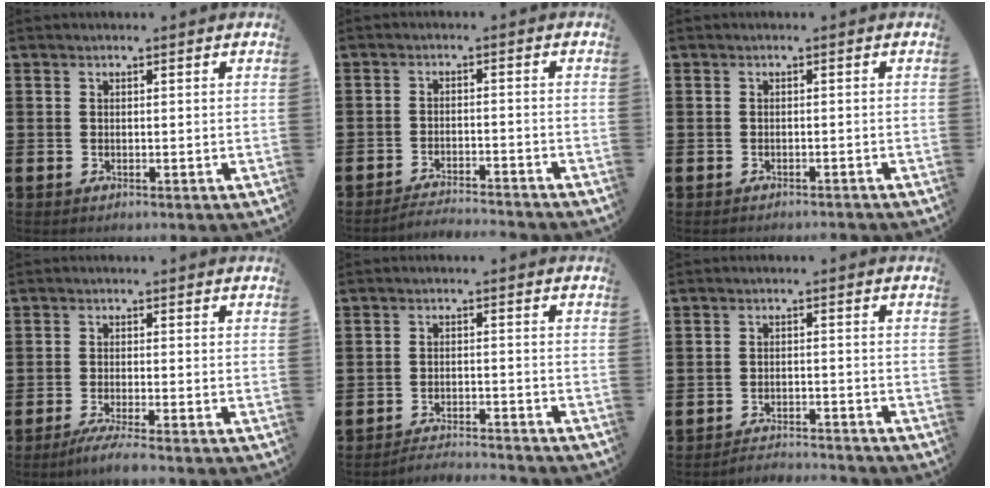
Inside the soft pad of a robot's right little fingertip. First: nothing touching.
{"total": 2.5, "force": [-2.5, -0.3, 0.1], "torque": [-0.005, 0.004, -0.053]}
{"total": 0.7, "force": [-0.7, -0.1, 0.0], "torque": [-0.001, -0.002, -0.014]}
{"total": 2.7, "force": [-2.0, -0.1, 1.8], "torque": [-0.028, -0.003, -0.034]}
{"total": 2.7, "force": [-2.7, -0.1, 0.1], "torque": [-0.004, 0.004, -0.058]}
{"total": 2.5, "force": [-2.5, -0.1, -0.1], "torque": [-0.003, 0.003, -0.053]}